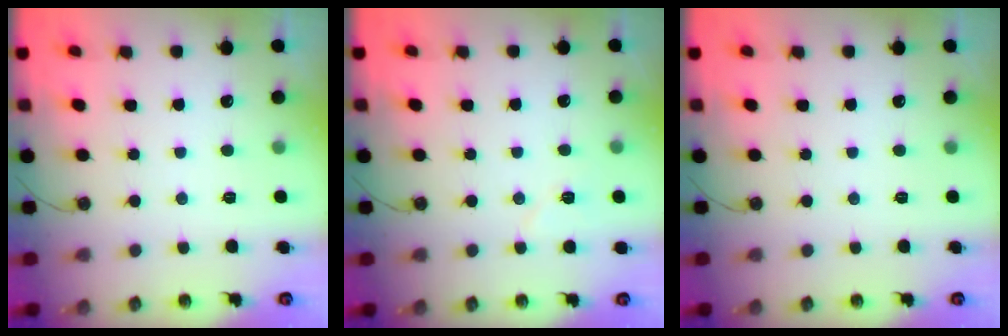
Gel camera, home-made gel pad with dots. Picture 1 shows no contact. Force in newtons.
{"total": 5.8, "press": 3.5, "slide": 4.6}
{"total": 0.0}